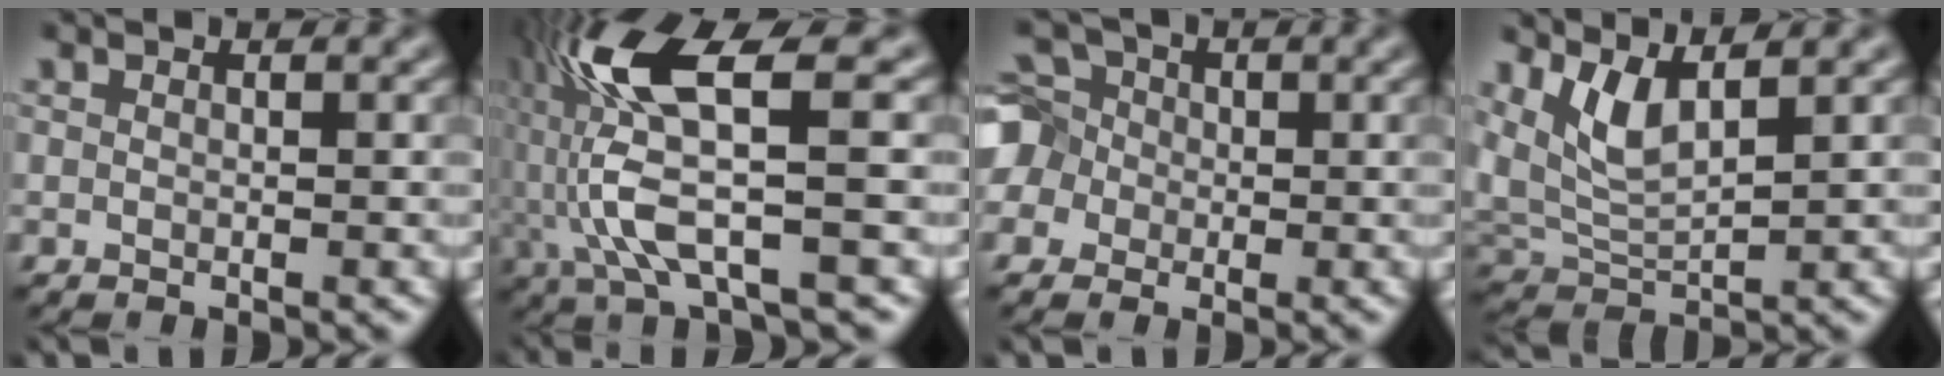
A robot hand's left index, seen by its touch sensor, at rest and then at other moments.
{"total": 10.3, "force": [-0.2, 2.8, 9.9], "torque": [-0.225, 0.013, -0.009]}
{"total": 6.5, "force": [-1.1, 5.8, 2.7], "torque": [-0.064, 0.026, -0.059]}
{"total": 3.9, "force": [1.9, 1.6, 3.1], "torque": [-0.080, -0.009, 0.046]}